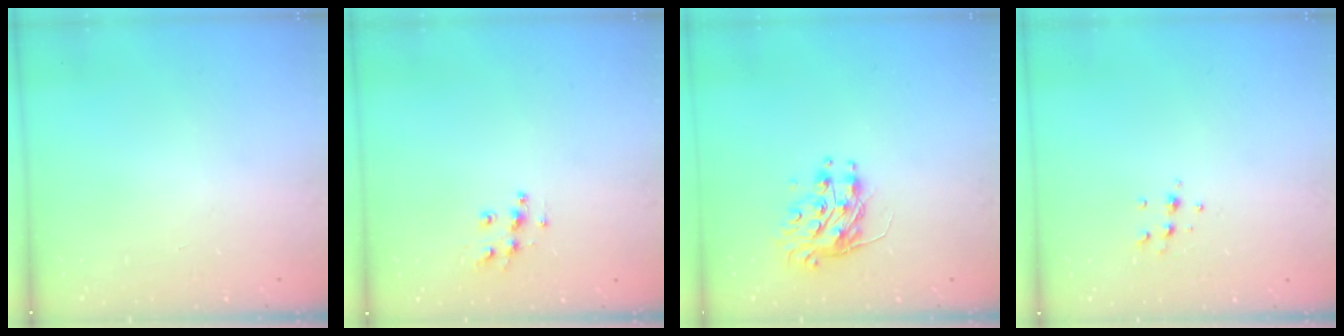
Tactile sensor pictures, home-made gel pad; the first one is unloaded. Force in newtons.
{"total": 7.3, "press": 7.3, "slide": 0.1}
{"total": 9.2, "press": 9.2, "slide": 0.3}
{"total": 5.8, "press": 5.7, "slide": 1.2}